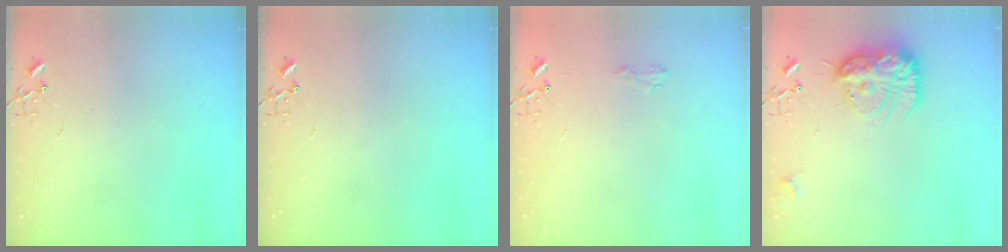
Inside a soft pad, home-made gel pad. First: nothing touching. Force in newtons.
{"total": 0.0}
{"total": 5.2, "press": 5.2, "slide": 0.7}
{"total": 17.7, "press": 17.6, "slide": 1.8}